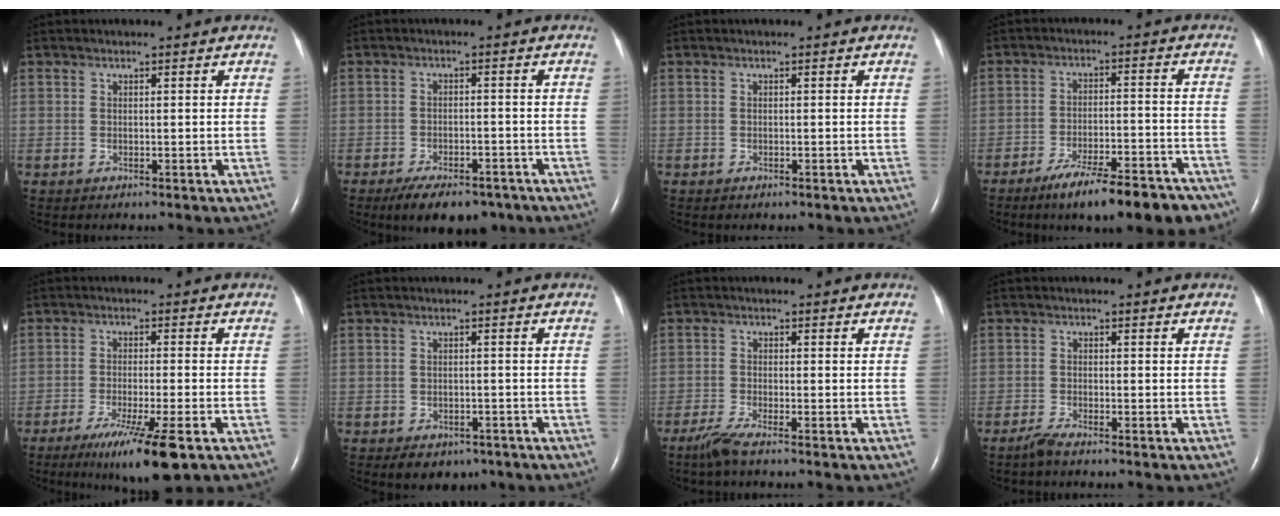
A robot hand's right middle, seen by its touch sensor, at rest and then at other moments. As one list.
[{"total": 9.3, "force": [-7.0, 3.8, 4.7], "torque": [-0.065, -0.001, -0.104]}, {"total": 0.0}, {"total": 15.1, "force": [-11.7, 3.2, 9.0], "torque": [-0.091, 0.012, -0.170]}, {"total": 9.5, "force": [-5.5, 0.1, 7.7], "torque": [-0.133, -0.028, -0.088]}, {"total": 4.9, "force": [-3.4, 3.1, 1.7], "torque": [-0.018, 0.007, -0.040]}, {"total": 3.0, "force": [-2.3, -0.2, 1.9], "torque": [-0.050, -0.010, -0.052]}, {"total": 1.7, "force": [-1.5, -0.2, 0.8], "torque": [-0.030, -0.006, -0.033]}]